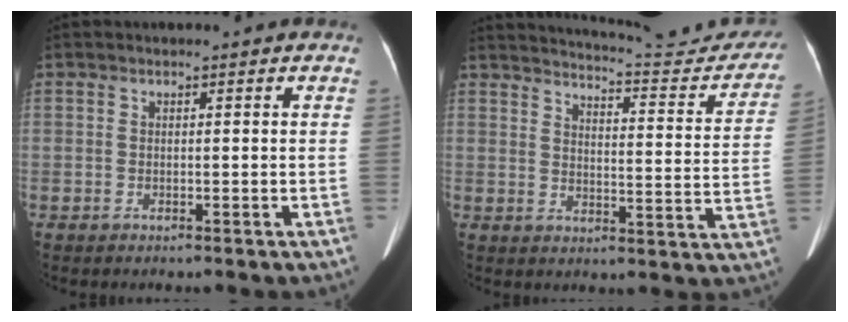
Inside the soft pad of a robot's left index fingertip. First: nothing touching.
{"total": 19.6, "force": [18.8, 2.0, 5.5], "torque": [-0.068, -0.058, 0.224]}